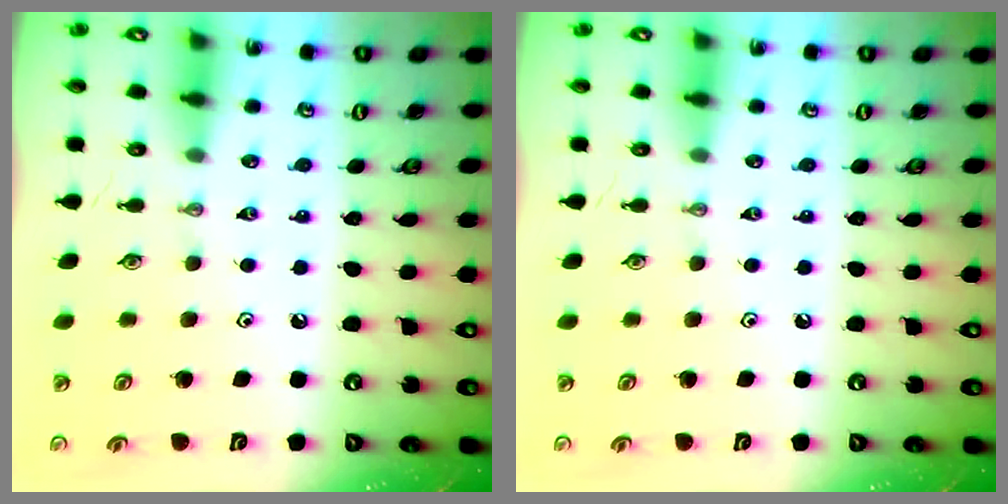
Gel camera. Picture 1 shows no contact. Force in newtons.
{"total": 0.0}